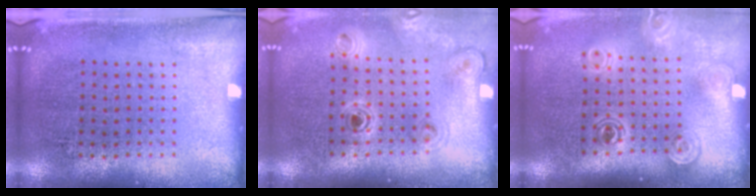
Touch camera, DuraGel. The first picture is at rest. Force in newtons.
{"total": 1.0, "press": 1.0, "slide": 0.1}
{"total": 1.7, "press": 1.4, "slide": 1.0}